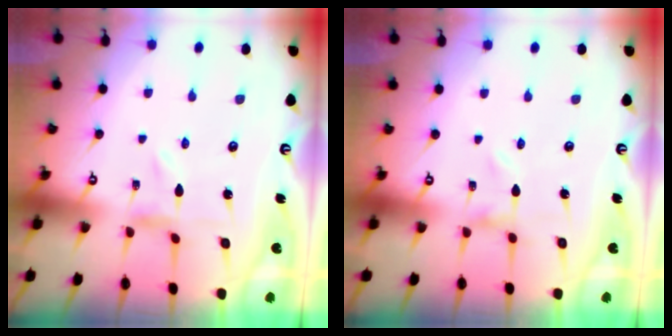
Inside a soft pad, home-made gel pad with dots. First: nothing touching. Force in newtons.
{"total": 0.0}